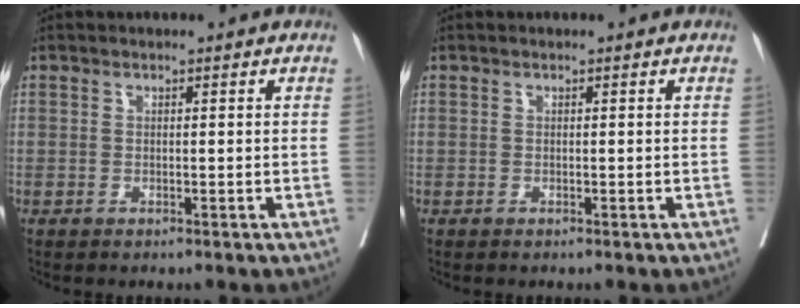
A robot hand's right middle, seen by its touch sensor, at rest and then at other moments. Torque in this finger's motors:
{"motor_torque": [-0.03, 0.01, 0.00, 0.01]}